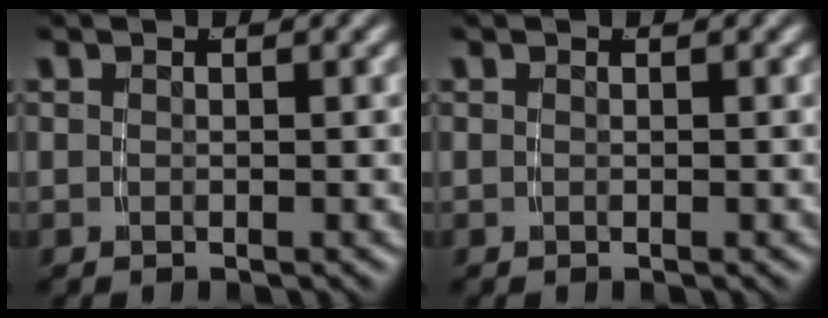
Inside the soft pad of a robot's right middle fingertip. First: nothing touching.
{"total": 0.0}